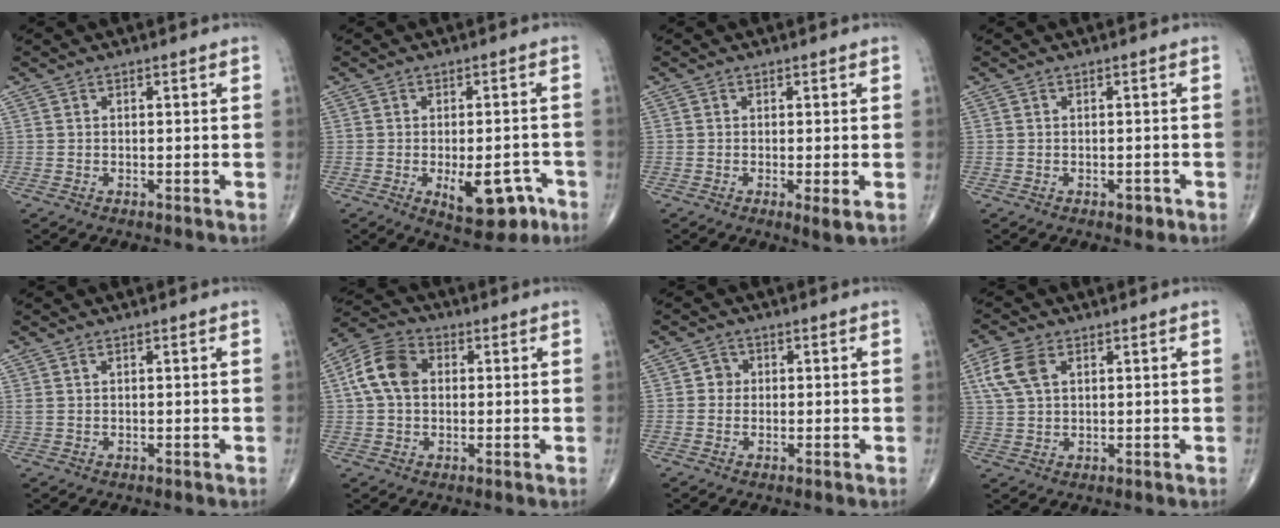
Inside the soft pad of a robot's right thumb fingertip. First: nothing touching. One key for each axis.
{"total": 9.5, "fx": -3.7, "fy": 4.6, "fz": 7.5, "tx": -0.083, "ty": 0.011, "tz": -0.041}
{"total": 2.4, "fx": -0.5, "fy": 0.3, "fz": 2.4, "tx": -0.044, "ty": -0.011, "tz": -0.010}
{"total": 1.4, "fx": -0.7, "fy": 0.8, "fz": 0.9, "tx": -0.005, "ty": 0.001, "tz": -0.010}
{"total": 1.1, "fx": 0.7, "fy": 0.4, "fz": 0.7, "tx": -0.019, "ty": 0.007, "tz": 0.019}
{"total": 9.3, "fx": 1.4, "fy": 6.6, "fz": 6.5, "tx": -0.123, "ty": 0.022, "tz": 0.018}
{"total": 1.9, "fx": 0.1, "fy": 1.8, "fz": 0.6, "tx": 0.003, "ty": 0.005, "tz": -0.004}
{"total": 6.8, "fx": 2.6, "fy": 3.9, "fz": 4.9, "tx": -0.112, "ty": 0.005, "tz": 0.055}